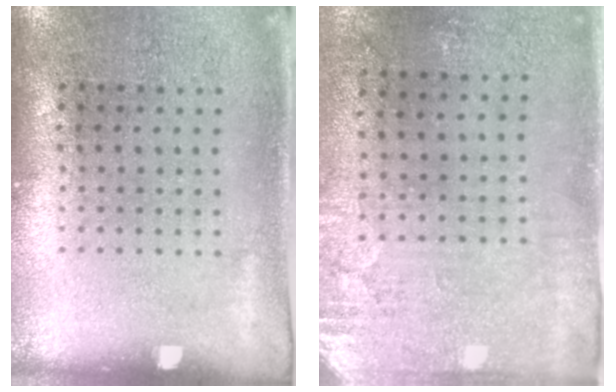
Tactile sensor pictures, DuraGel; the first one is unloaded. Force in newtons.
{"total": 2.9, "press": 2.4, "slide": 1.6}